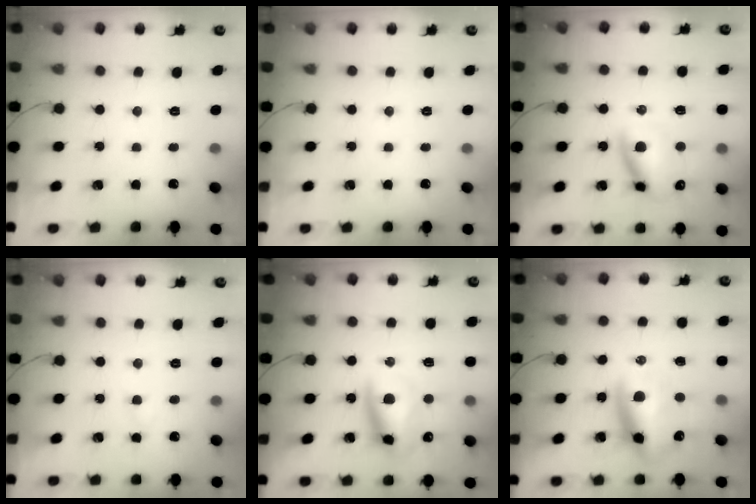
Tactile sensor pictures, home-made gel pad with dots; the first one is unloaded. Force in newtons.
{"total": 0.0}
{"total": 11.9, "press": 11.6, "slide": 2.3}
{"total": 2.0, "press": 1.8, "slide": 0.8}
{"total": 11.4, "press": 11.1, "slide": 2.6}
{"total": 12.0, "press": 11.7, "slide": 2.6}